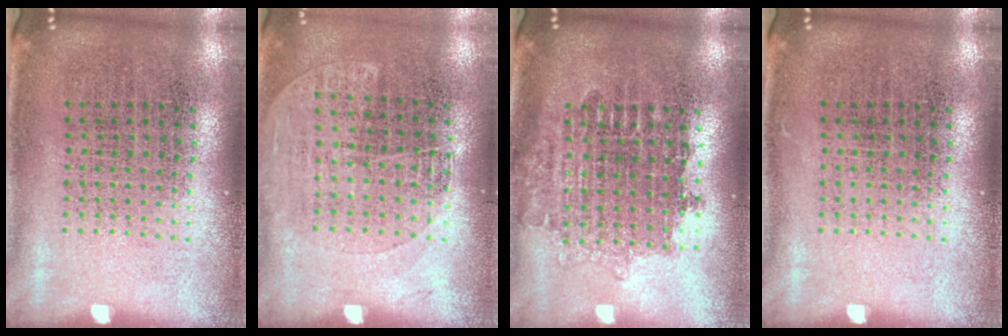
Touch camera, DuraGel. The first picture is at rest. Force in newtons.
{"total": 1.1, "press": 0.9, "slide": 0.6}
{"total": 1.7, "press": 1.4, "slide": 1.0}
{"total": 0.0}